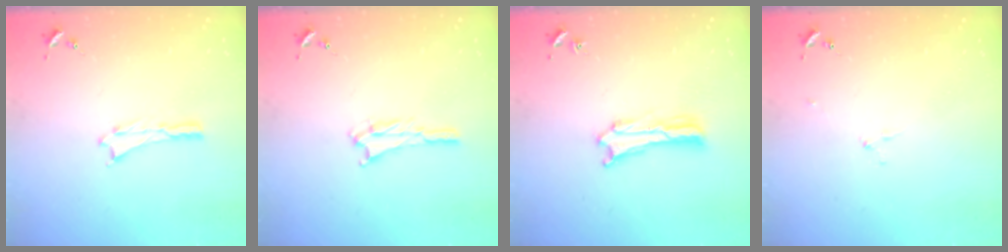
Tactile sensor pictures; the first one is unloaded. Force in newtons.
{"total": 1.5, "press": 1.5, "slide": 0.3}
{"total": 1.2, "press": 1.2, "slide": 0.2}
{"total": 2.9, "press": 2.9, "slide": 0.3}